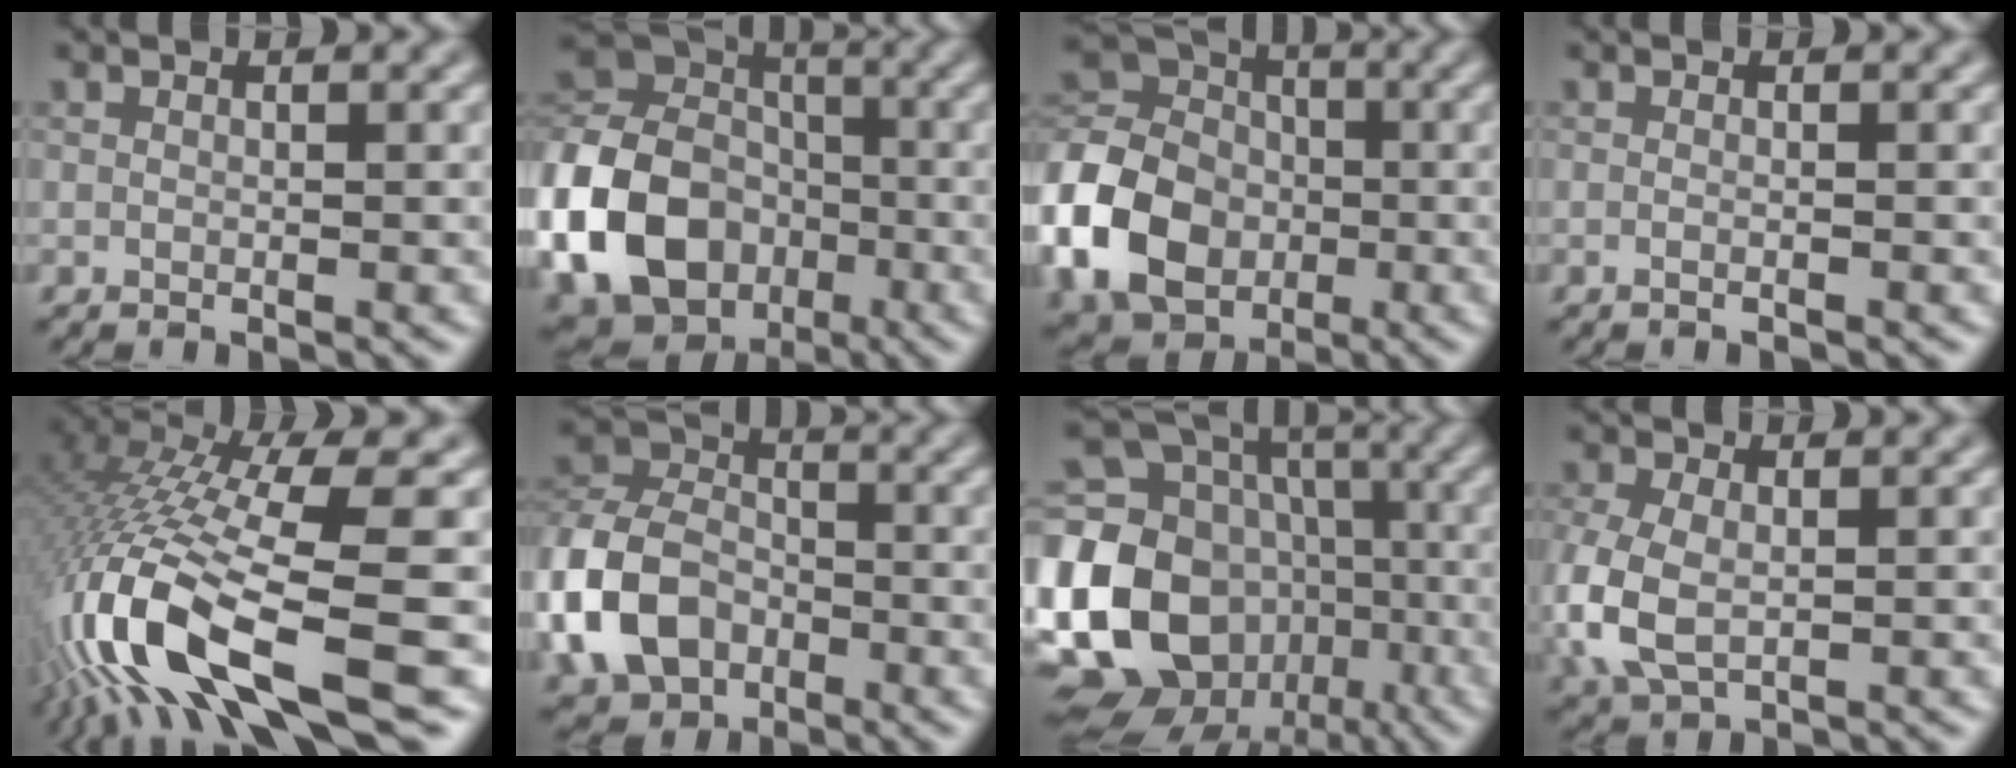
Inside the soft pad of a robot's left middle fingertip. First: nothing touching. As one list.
[{"total": 15.0, "force": [-4.8, 12.1, 7.5], "torque": [-0.179, -0.016, -0.106]}, {"total": 10.7, "force": [-3.1, 8.4, 5.8], "torque": [-0.136, 0.008, -0.083]}, {"total": 0.9, "force": [-0.1, 0.4, 0.8], "torque": [-0.008, -0.007, -0.011]}, {"total": 14.6, "force": [-4.9, 3.8, 13.2], "torque": [-0.287, -0.011, -0.066]}, {"total": 8.7, "force": [-3.3, 6.5, 4.7], "torque": [-0.102, 0.003, -0.079]}, {"total": 17.7, "force": [-3.6, 14.9, 9.0], "torque": [-0.221, -0.003, -0.062]}, {"total": 5.3, "force": [-0.9, 3.6, 3.8], "torque": [-0.108, -0.009, -0.017]}]